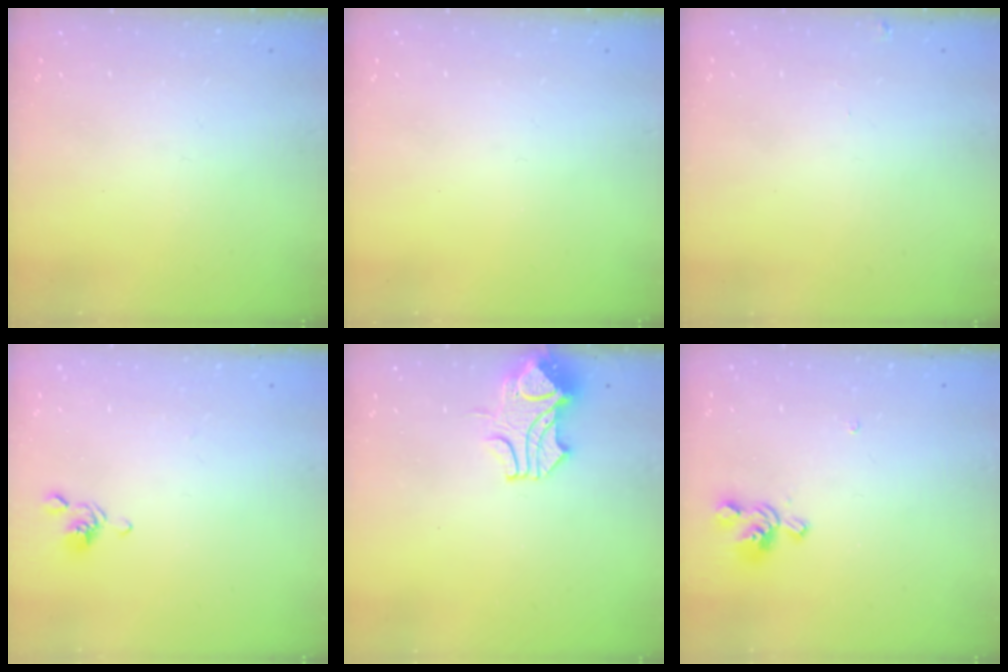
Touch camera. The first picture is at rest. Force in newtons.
{"total": 0.0}
{"total": 0.0}
{"total": 2.6, "press": 2.5, "slide": 0.4}
{"total": 1.0, "press": 0.1, "slide": 1.0}
{"total": 1.2, "press": 0.2, "slide": 1.2}